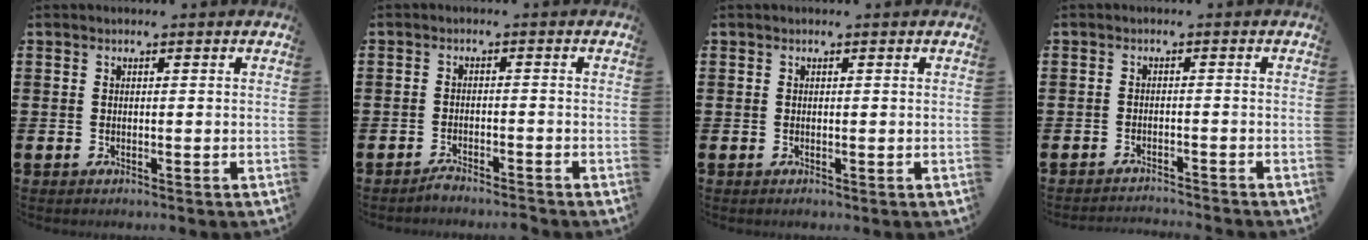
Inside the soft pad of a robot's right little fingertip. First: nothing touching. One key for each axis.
{"total": 1.7, "fx": -1.7, "fy": -0.1, "fz": 0.2, "tx": -0.007, "ty": 0.007, "tz": -0.034}
{"total": 0.0}
{"total": 1.7, "fx": -1.7, "fy": -0.2, "fz": 0.0, "tx": -0.001, "ty": 0.004, "tz": -0.035}